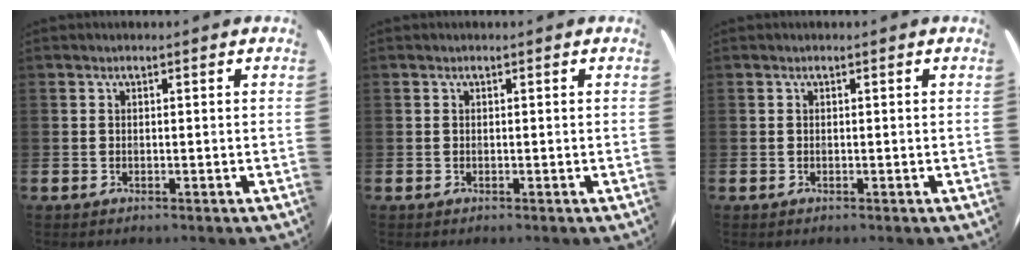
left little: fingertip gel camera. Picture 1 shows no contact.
{"total": 0.0}
{"total": 0.0}